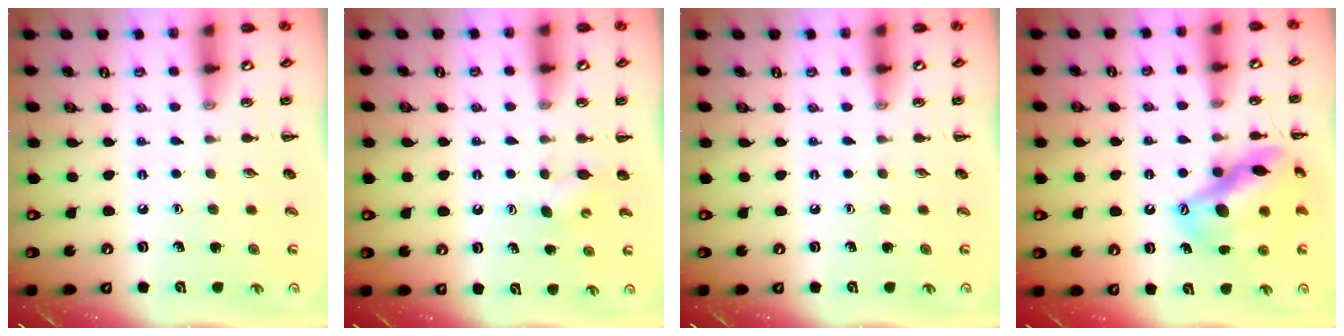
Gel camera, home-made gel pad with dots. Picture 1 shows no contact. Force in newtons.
{"total": 2.9, "press": 2.9, "slide": 0.6}
{"total": 0.0}
{"total": 16.1, "press": 15.5, "slide": 4.3}